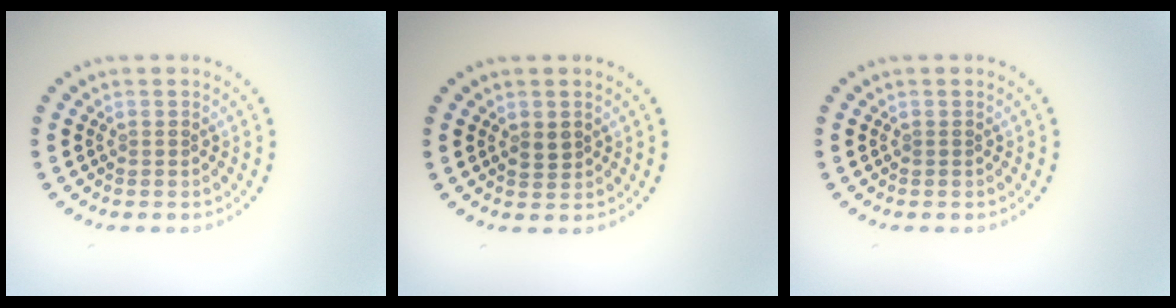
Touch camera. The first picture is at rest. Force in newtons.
{"total": 1.3, "press": 1.3, "slide": 0.2}
{"total": 0.0}